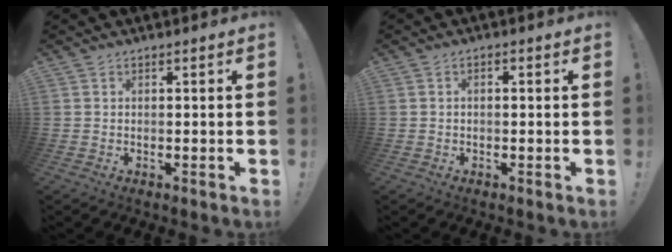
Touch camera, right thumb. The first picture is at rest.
{"total": 1.0, "force": [-0.6, 0.2, 0.7], "torque": [-0.014, 0.004, -0.011]}